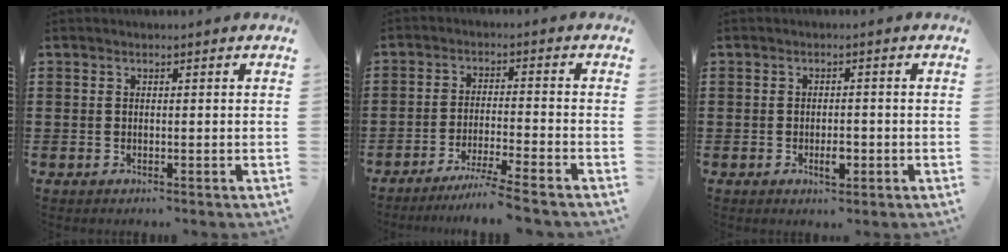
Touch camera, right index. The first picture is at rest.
{"total": 5.3, "force": [-4.7, -0.7, 2.4], "torque": [-0.052, -0.018, -0.092]}
{"total": 2.8, "force": [-1.0, 1.1, 2.4], "torque": [-0.043, 0.001, -0.017]}